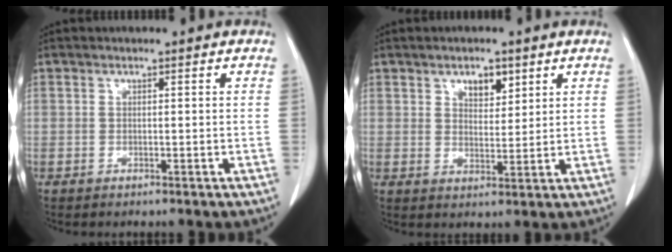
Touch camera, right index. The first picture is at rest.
{"total": 3.3, "force": [2.3, 0.7, 2.2], "torque": [-0.041, -0.004, 0.044]}